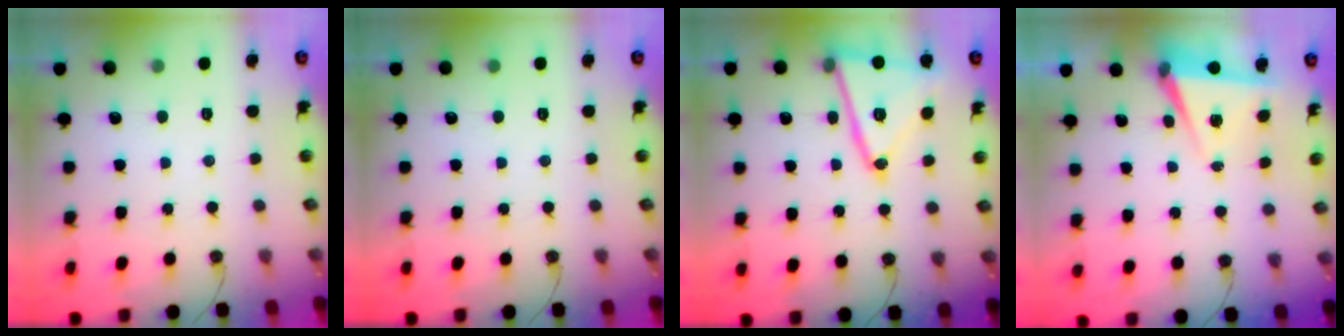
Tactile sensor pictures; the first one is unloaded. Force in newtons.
{"total": 0.0}
{"total": 19.0, "press": 18.9, "slide": 1.7}
{"total": 6.7, "press": 5.0, "slide": 4.4}